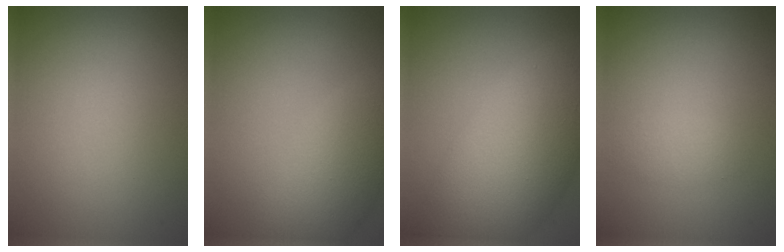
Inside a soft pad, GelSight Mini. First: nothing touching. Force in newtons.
{"total": 5.4, "press": 5.3, "slide": 0.2}
{"total": 10.3, "press": 10.3, "slide": 0.2}
{"total": 1.1, "press": 1.1, "slide": 0.0}